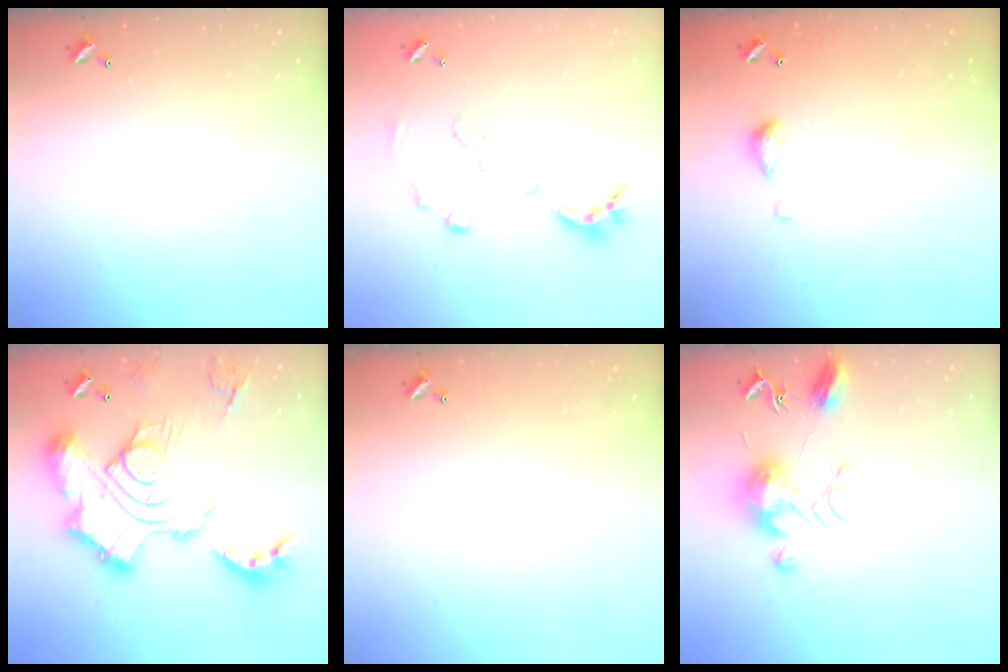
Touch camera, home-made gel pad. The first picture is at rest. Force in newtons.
{"total": 1.2, "press": 0.4, "slide": 1.1}
{"total": 5.6, "press": 5.5, "slide": 0.7}
{"total": 4.2, "press": 3.4, "slide": 2.5}
{"total": 0.0}
{"total": 12.0, "press": 12.0, "slide": 0.5}